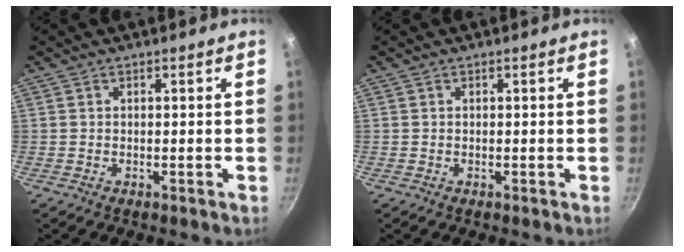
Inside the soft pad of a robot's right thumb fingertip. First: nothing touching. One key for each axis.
{"total": 0.0}